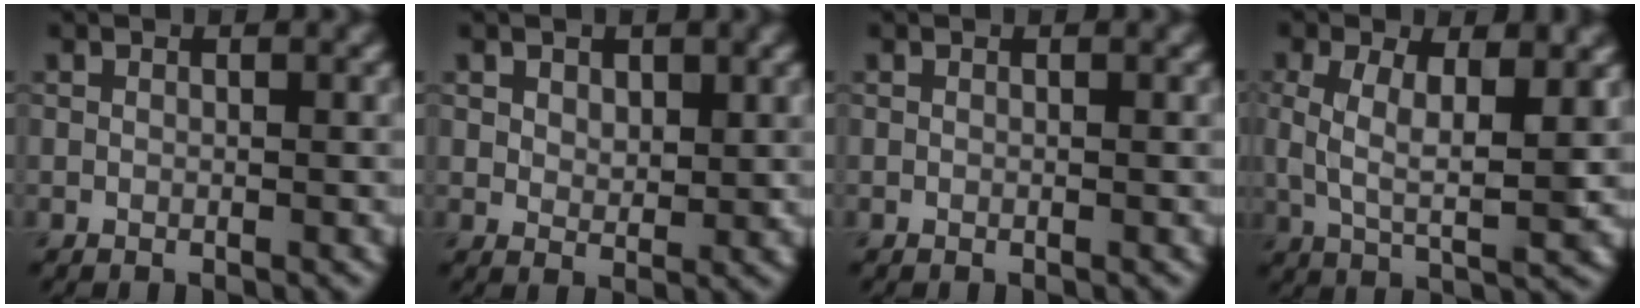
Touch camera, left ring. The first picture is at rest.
{"total": 2.0, "force": [1.1, 1.3, 1.0], "torque": [-0.018, -0.003, 0.018]}
{"total": 0.0}
{"total": 5.9, "force": [1.0, 2.5, 5.2], "torque": [-0.106, -0.001, 0.018]}